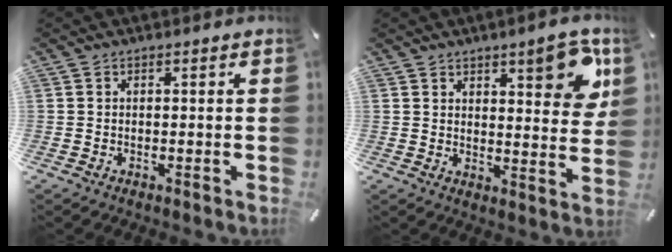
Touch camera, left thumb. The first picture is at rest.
{"total": 9.8, "force": [6.1, 3.9, 6.5], "torque": [-0.065, -0.038, 0.099]}